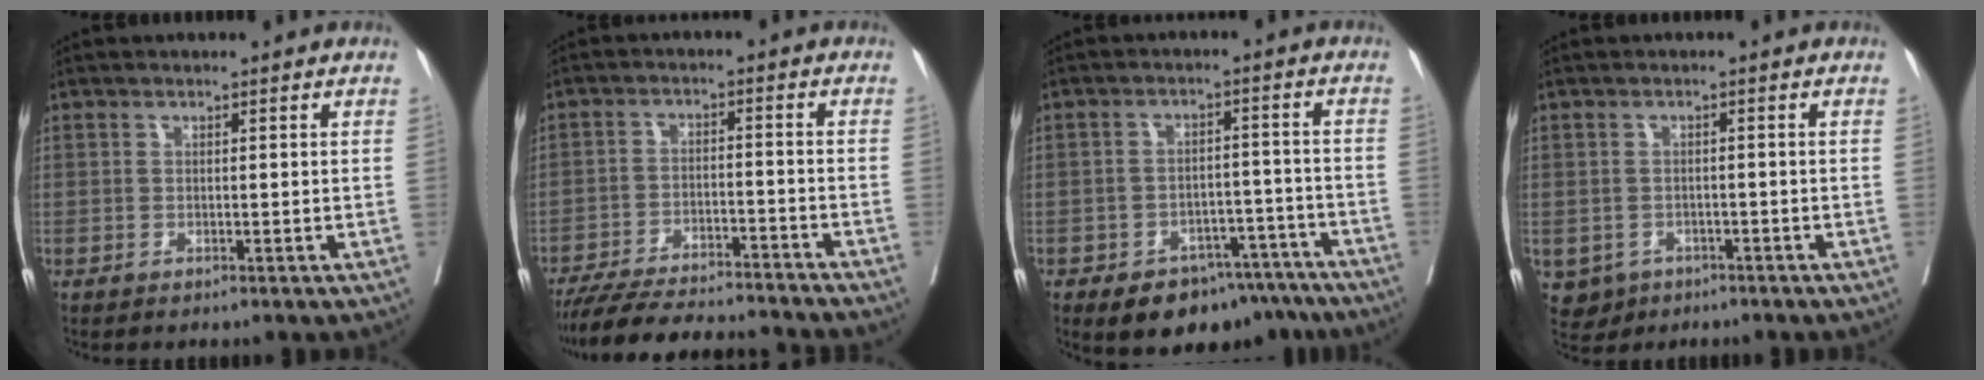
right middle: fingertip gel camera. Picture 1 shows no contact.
{"total": 15.5, "force": [-14.5, 0.8, 5.5], "torque": [-0.088, -0.012, -0.222]}
{"total": 10.9, "force": [-8.1, 6.1, 3.9], "torque": [-0.025, 0.029, -0.108]}
{"total": 3.8, "force": [-2.0, 3.2, 0.7], "torque": [-0.007, 0.004, -0.025]}